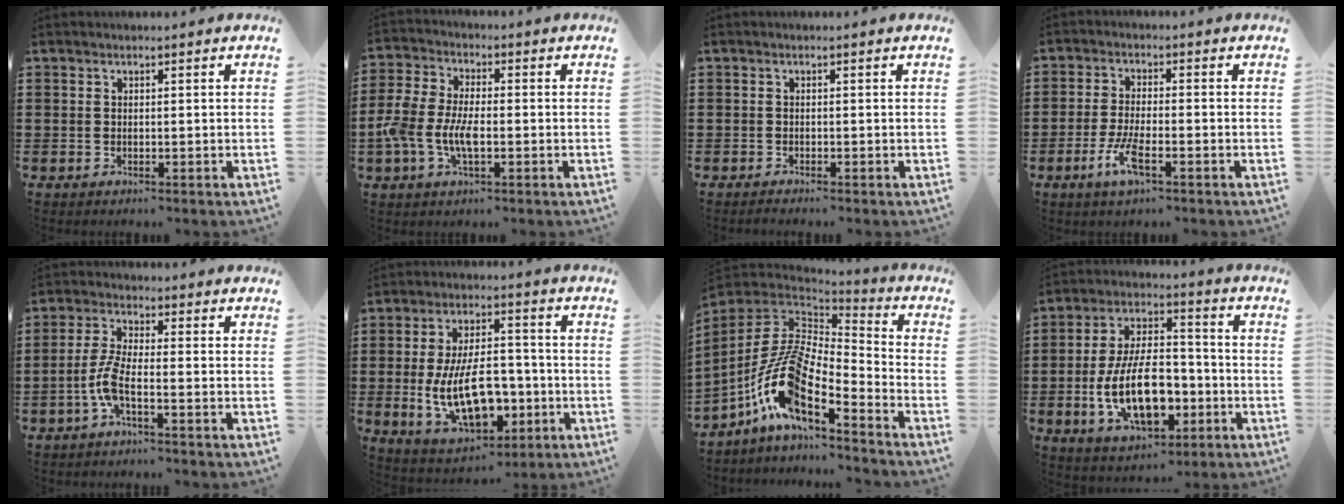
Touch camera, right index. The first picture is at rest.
{"total": 6.8, "force": [-2.2, 3.3, 5.6], "torque": [-0.146, -0.007, -0.052]}
{"total": 1.0, "force": [-1.0, -0.2, -0.1], "torque": [0.000, -0.003, -0.019]}
{"total": 5.4, "force": [-2.7, 1.3, 4.5], "torque": [-0.105, -0.012, -0.054]}
{"total": 5.5, "force": [-2.4, 1.4, 4.7], "torque": [-0.122, -0.013, -0.054]}
{"total": 13.8, "force": [-2.9, 7.8, 10.9], "torque": [-0.202, 0.000, -0.050]}
{"total": 13.6, "force": [-7.2, 4.9, 10.4], "torque": [-0.235, -0.005, -0.153]}
{"total": 14.0, "force": [-3.6, 7.5, 11.3], "torque": [-0.220, 0.002, -0.066]}